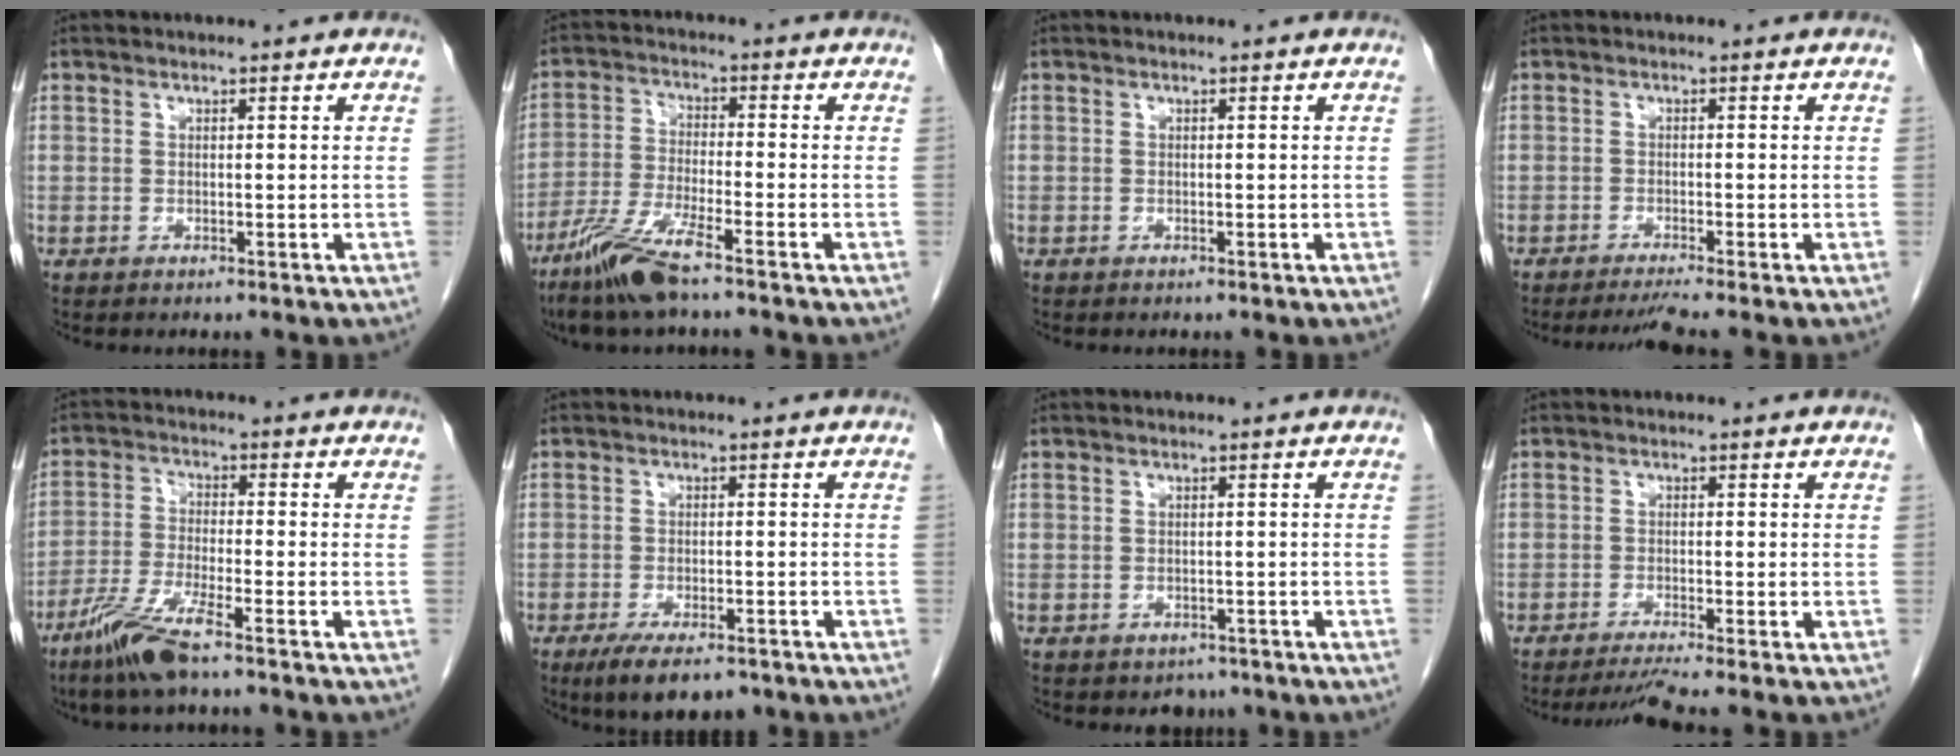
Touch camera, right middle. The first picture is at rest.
{"total": 8.6, "force": [-6.1, 0.4, 6.0], "torque": [-0.131, -0.023, -0.124]}
{"total": 0.0}
{"total": 3.0, "force": [-2.5, -1.2, 1.2], "torque": [-0.028, -0.014, -0.047]}
{"total": 7.9, "force": [-5.6, 0.2, 5.6], "torque": [-0.121, -0.022, -0.114]}
{"total": 5.9, "force": [-4.3, 1.9, 3.5], "torque": [-0.061, -0.009, -0.066]}
{"total": 2.1, "force": [-1.6, 1.3, 0.3], "torque": [-0.007, 0.002, -0.020]}
{"total": 3.5, "force": [-2.9, -1.6, 1.3], "torque": [-0.031, -0.018, -0.055]}